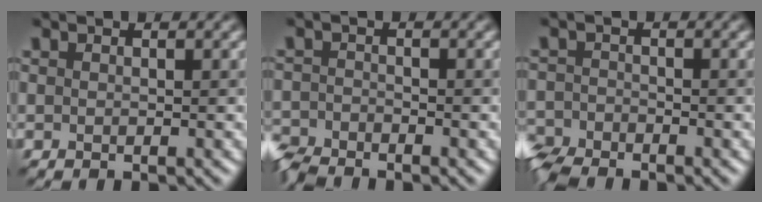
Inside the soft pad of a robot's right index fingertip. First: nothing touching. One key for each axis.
{"total": 3.1, "fx": -2.9, "fy": 0.8, "fz": 0.7, "tx": -0.016, "ty": -0.005, "tz": -0.069}
{"total": 3.8, "fx": -3.5, "fy": 1.1, "fz": 1.2, "tx": -0.032, "ty": -0.010, "tz": -0.082}